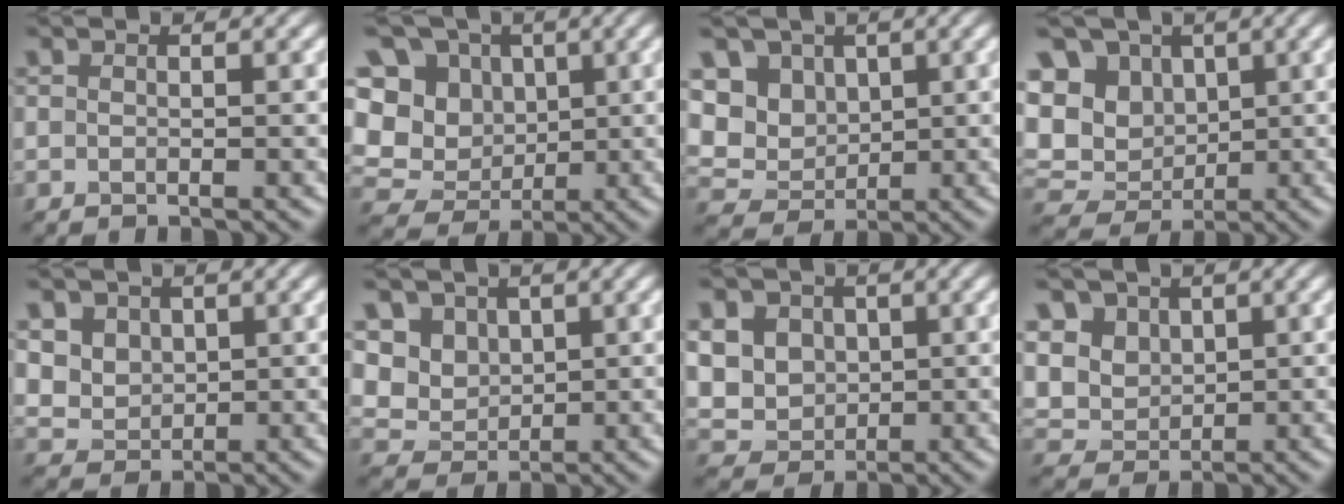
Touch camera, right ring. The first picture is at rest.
{"total": 12.1, "force": [3.4, 10.7, 4.5], "torque": [-0.165, 0.028, 0.086]}
{"total": 5.9, "force": [2.5, 5.0, 1.8], "torque": [-0.078, 0.014, 0.071]}
{"total": 8.9, "force": [2.8, 7.5, 3.7], "torque": [-0.117, 0.020, 0.069]}
{"total": 3.4, "force": [2.0, 2.6, 0.6], "torque": [-0.068, 0.004, 0.075]}
{"total": 3.4, "force": [1.9, 2.8, 0.4], "torque": [-0.053, -0.003, 0.070]}
{"total": 7.3, "force": [2.5, 6.3, 2.8], "torque": [-0.099, 0.021, 0.064]}
{"total": 4.8, "force": [2.5, 4.0, 1.1], "torque": [-0.079, 0.012, 0.075]}